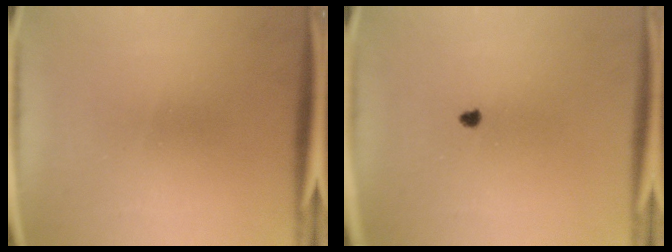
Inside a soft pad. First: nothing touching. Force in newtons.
{"total": 1.0}